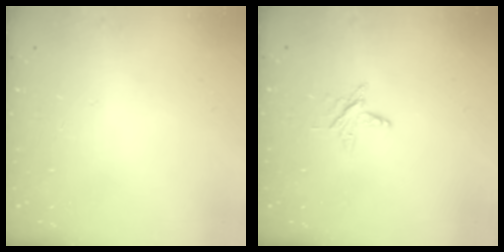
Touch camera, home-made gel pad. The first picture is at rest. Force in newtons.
{"total": 4.1, "press": 4.0, "slide": 0.5}